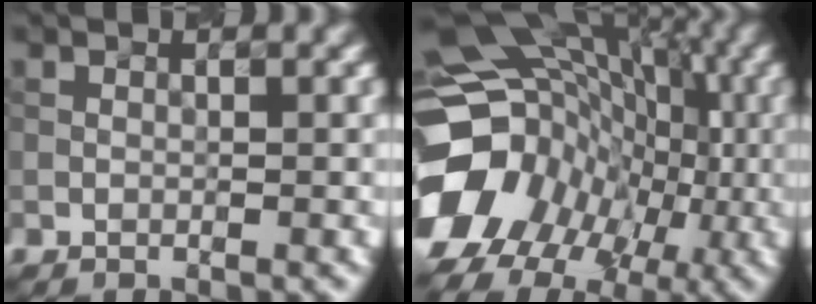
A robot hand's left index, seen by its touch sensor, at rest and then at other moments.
{"total": 16.6, "force": [-3.2, 13.5, 9.2], "torque": [-0.168, 0.002, -0.046]}